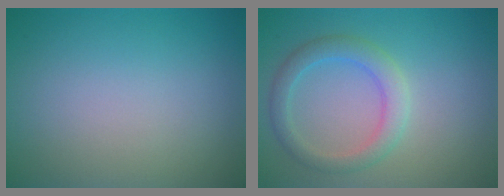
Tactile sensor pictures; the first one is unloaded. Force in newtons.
{"total": 3.0, "press": 3.0, "slide": 0.2}